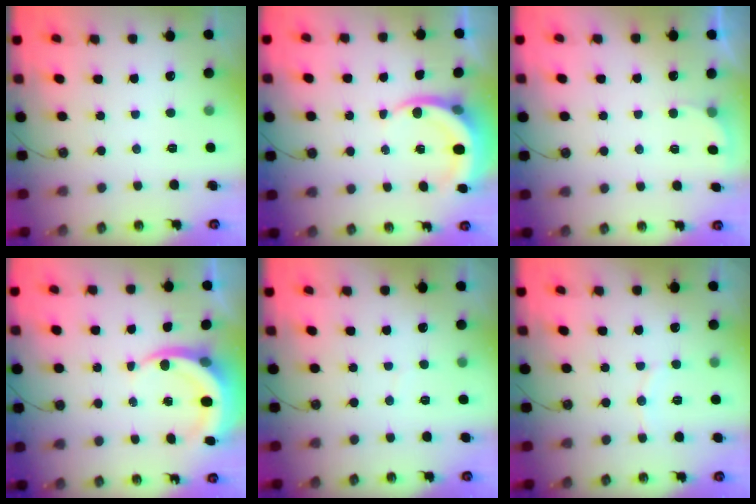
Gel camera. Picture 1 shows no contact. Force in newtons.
{"total": 5.3, "press": 5.2, "slide": 0.3}
{"total": 3.0, "press": 2.9, "slide": 0.8}
{"total": 6.3, "press": 6.3, "slide": 0.7}
{"total": 1.7, "press": 1.7, "slide": 0.1}
{"total": 4.5, "press": 4.4, "slide": 1.0}